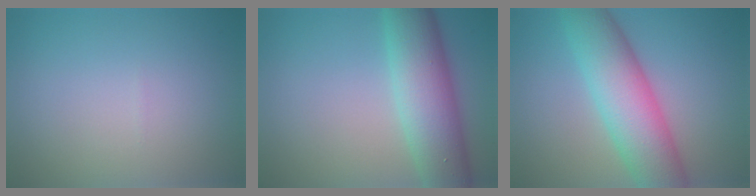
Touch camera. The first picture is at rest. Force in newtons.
{"total": 8.2, "press": 8.2, "slide": 0.3}
{"total": 8.8, "press": 8.8, "slide": 0.2}